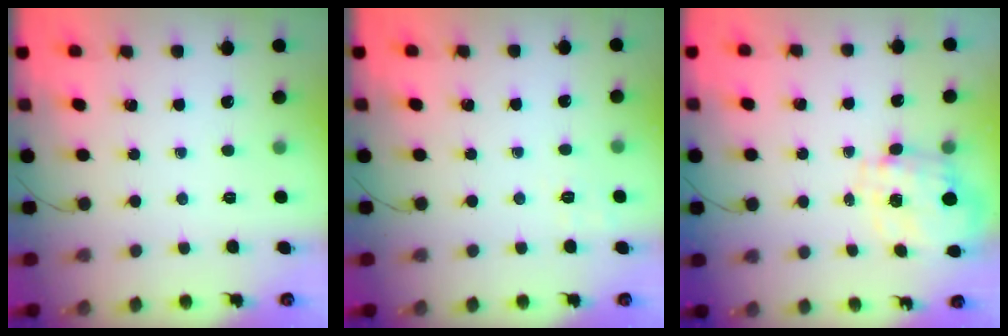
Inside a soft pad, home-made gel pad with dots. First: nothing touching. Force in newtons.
{"total": 2.0, "press": 1.1, "slide": 1.7}
{"total": 2.9, "press": 2.7, "slide": 1.1}